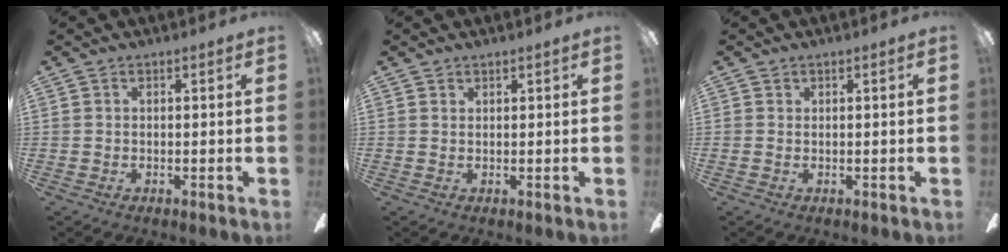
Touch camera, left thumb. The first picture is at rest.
{"total": 0.7, "force": [0.7, 0.1, 0.1], "torque": [-0.002, 0.000, 0.012]}
{"total": 0.8, "force": [0.0, 0.0, 0.8], "torque": [-0.014, -0.003, 0.001]}